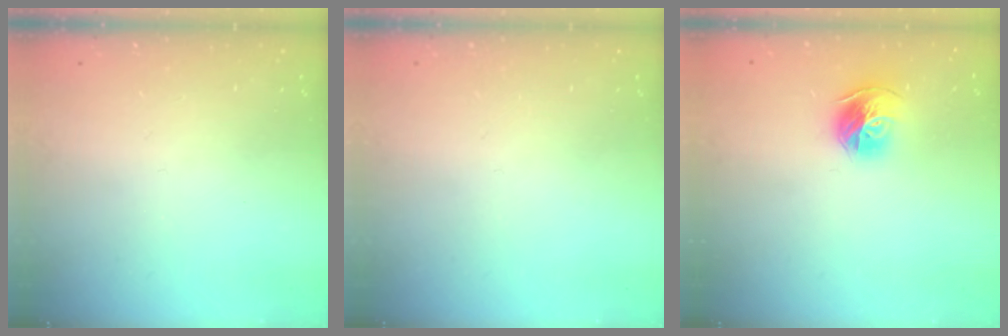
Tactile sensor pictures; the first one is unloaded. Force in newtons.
{"total": 0.0}
{"total": 11.3, "press": 11.2, "slide": 1.2}